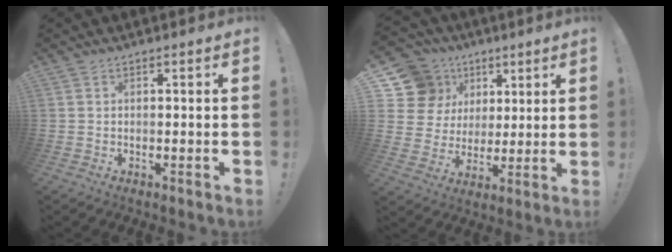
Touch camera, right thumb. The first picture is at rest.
{"total": 14.9, "force": [6.7, 12.4, 5.0], "torque": [-0.080, -0.030, 0.150]}